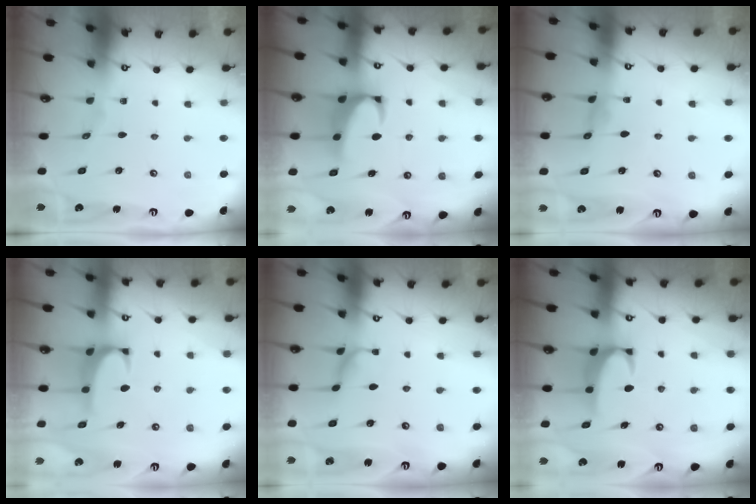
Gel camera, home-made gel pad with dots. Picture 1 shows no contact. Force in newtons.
{"total": 3.0, "press": 2.8, "slide": 1.1}
{"total": 0.7, "press": 0.4, "slide": 0.5}
{"total": 1.3, "press": 1.2, "slide": 0.5}
{"total": 2.0, "press": 1.9, "slide": 0.4}
{"total": 2.7, "press": 2.6, "slide": 0.7}